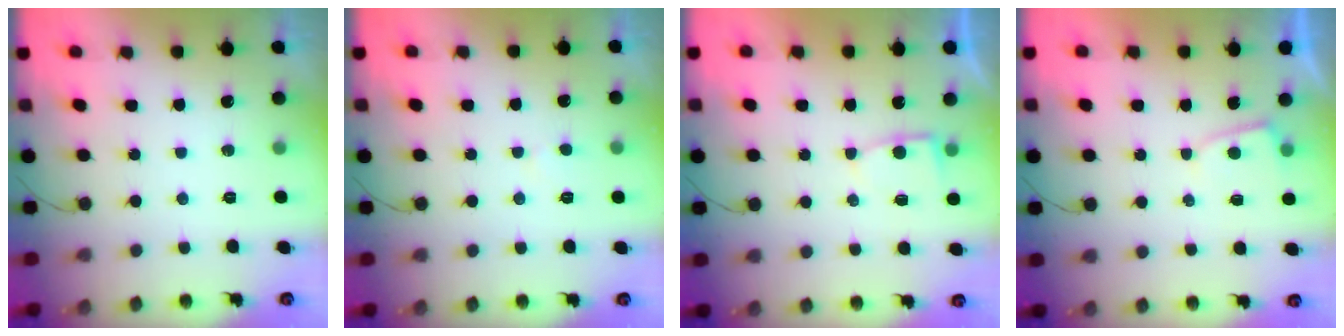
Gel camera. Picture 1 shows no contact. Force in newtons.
{"total": 3.5, "press": 3.5, "slide": 0.3}
{"total": 4.0, "press": 4.0, "slide": 0.4}
{"total": 2.3, "press": 2.2, "slide": 0.3}